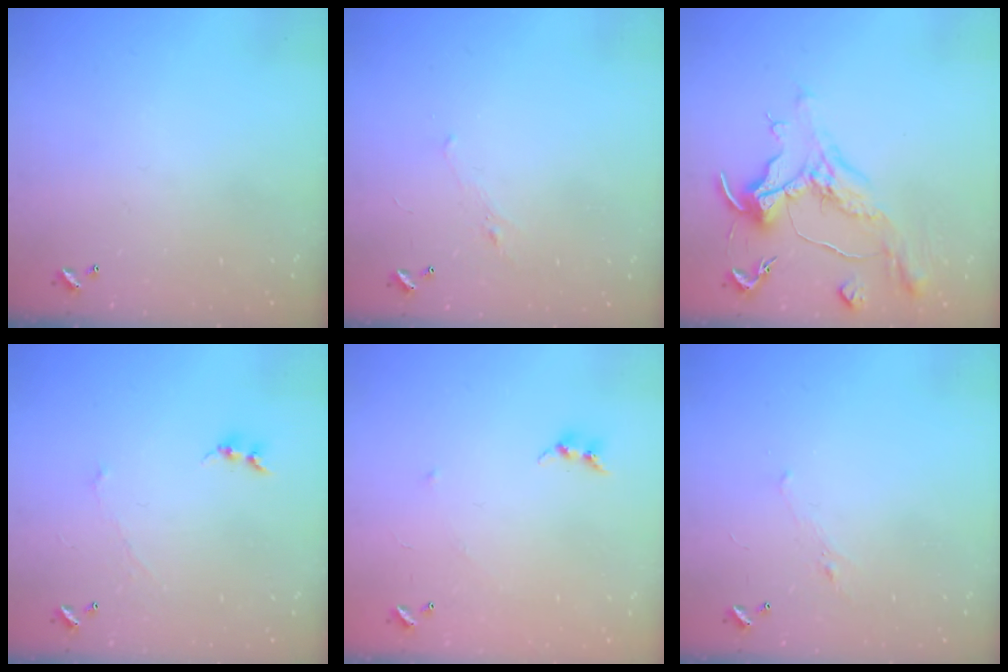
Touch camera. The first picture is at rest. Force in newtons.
{"total": 0.7, "press": 0.2, "slide": 0.6}
{"total": 1.6, "press": 1.5, "slide": 0.6}
{"total": 0.0}
{"total": 5.3, "press": 5.3, "slide": 0.8}
{"total": 0.7, "press": 0.2, "slide": 0.6}